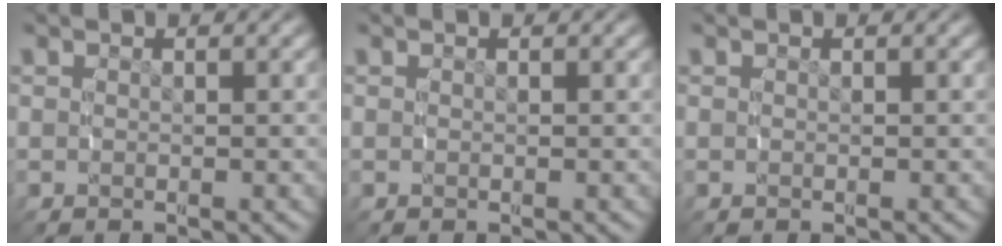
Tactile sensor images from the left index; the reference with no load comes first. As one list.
[{"total": 0.0}, {"total": 0.0}]